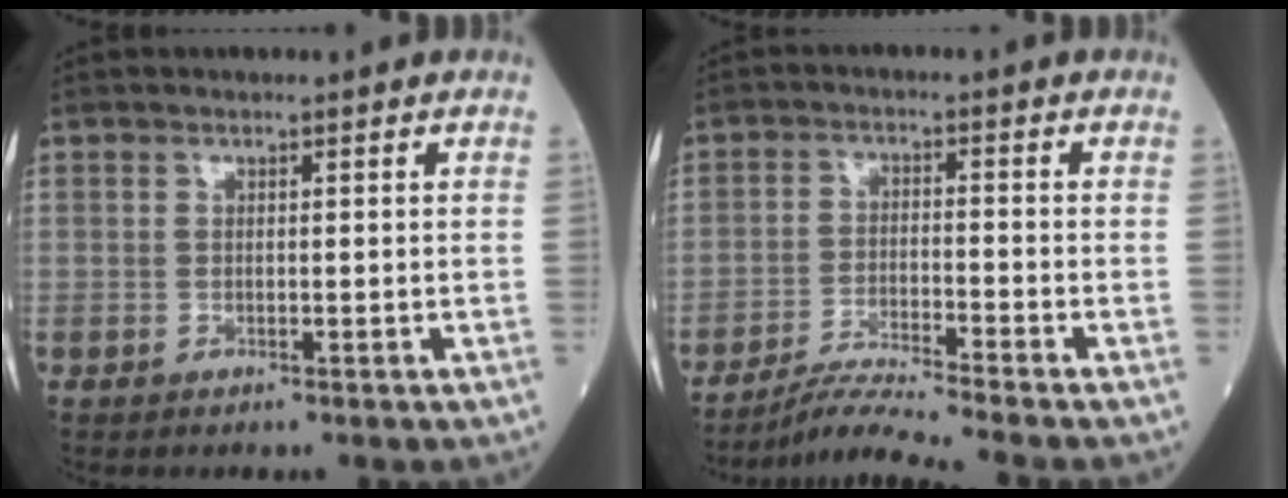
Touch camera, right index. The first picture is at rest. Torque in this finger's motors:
{"motor_torque": [-0.35, -0.47, 0.06, 0.00]}